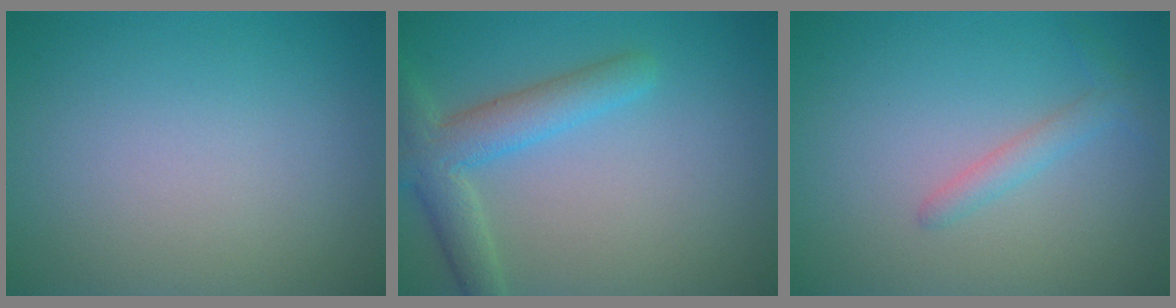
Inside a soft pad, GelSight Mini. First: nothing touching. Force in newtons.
{"total": 4.4, "press": 4.4, "slide": 0.2}
{"total": 1.5, "press": 1.5, "slide": 0.1}